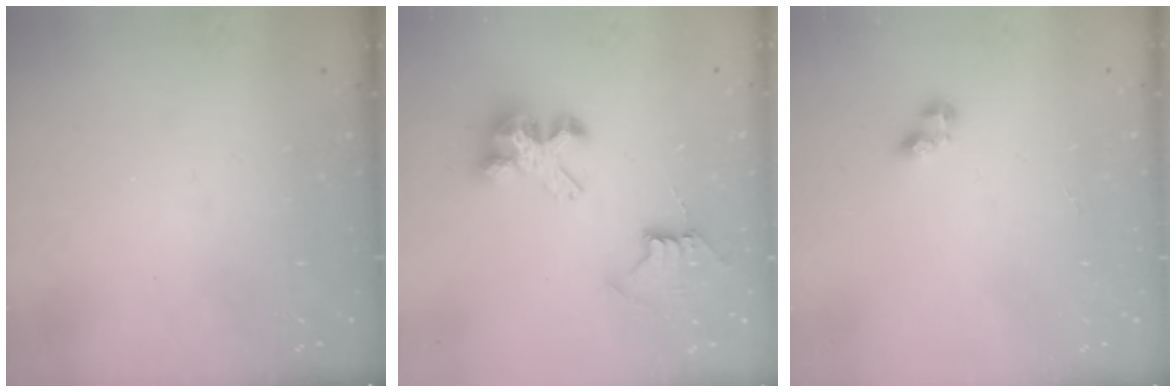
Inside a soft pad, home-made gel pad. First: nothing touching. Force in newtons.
{"total": 8.1, "press": 8.1, "slide": 0.4}
{"total": 3.5, "press": 3.5, "slide": 0.4}